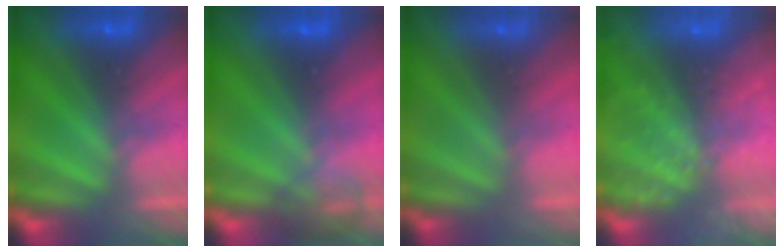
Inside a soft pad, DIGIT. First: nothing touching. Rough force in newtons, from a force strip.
{"total": 3.6}
{"total": 2.9}
{"total": 11.8}